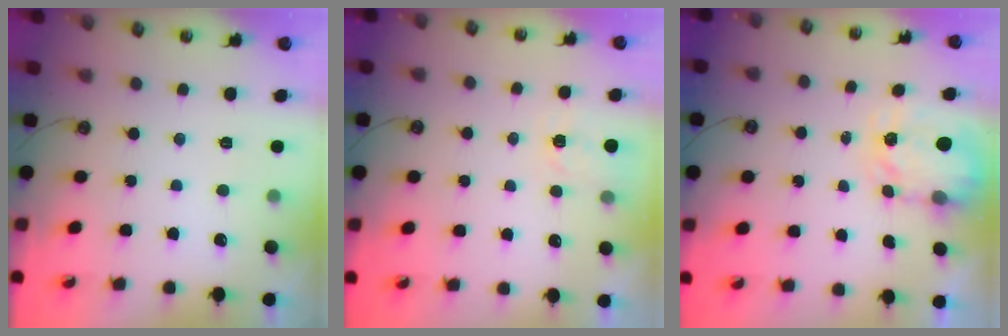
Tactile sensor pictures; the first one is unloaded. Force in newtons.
{"total": 2.9, "press": 2.9, "slide": 0.5}
{"total": 3.7, "press": 3.6, "slide": 0.5}